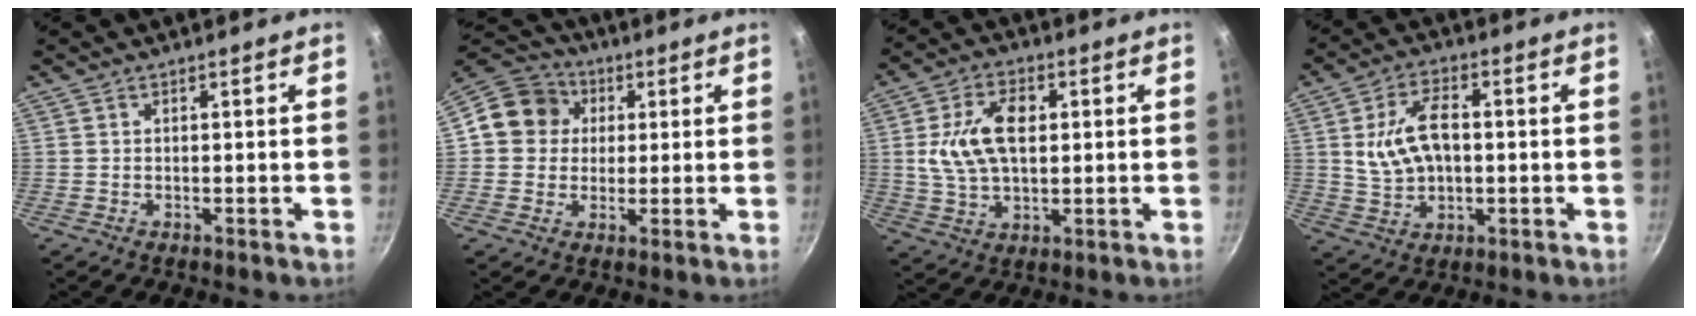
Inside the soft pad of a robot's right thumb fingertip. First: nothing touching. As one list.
[{"total": 10.4, "force": [1.8, 9.5, 3.8], "torque": [-0.034, 0.017, 0.011]}, {"total": 12.2, "force": [1.7, 7.5, 9.4], "torque": [-0.156, 0.007, 0.026]}, {"total": 10.9, "force": [0.7, 6.7, 8.5], "torque": [-0.143, 0.013, 0.015]}]